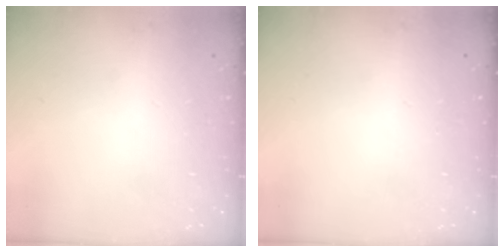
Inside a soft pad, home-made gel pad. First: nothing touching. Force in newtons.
{"total": 0.0}